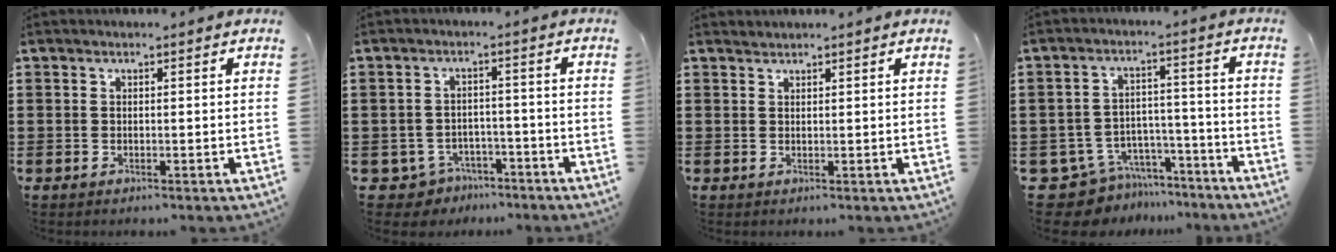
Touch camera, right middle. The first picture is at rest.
{"total": 3.6, "force": [-3.3, 1.5, 0.3], "torque": [-0.030, -0.001, -0.075]}
{"total": 0.6, "force": [0.6, 0.1, -0.1], "torque": [0.000, 0.000, 0.013]}
{"total": 8.0, "force": [-7.4, 2.8, 1.1], "torque": [-0.038, 0.021, -0.147]}